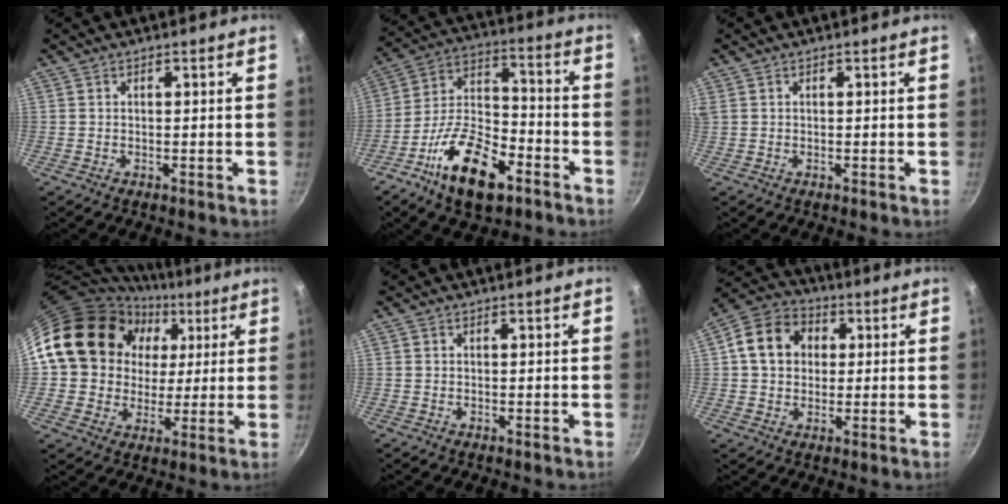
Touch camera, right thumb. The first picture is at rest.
{"total": 17.7, "force": [-9.3, 8.4, 12.4], "torque": [-0.207, 0.055, -0.177]}
{"total": 1.0, "force": [0.6, 0.5, 0.7], "torque": [-0.017, 0.004, 0.012]}
{"total": 19.3, "force": [5.4, 16.2, 8.8], "torque": [-0.132, 0.021, 0.094]}
{"total": 0.0}
{"total": 11.2, "force": [1.9, 9.3, 5.9], "torque": [-0.074, 0.017, 0.015]}